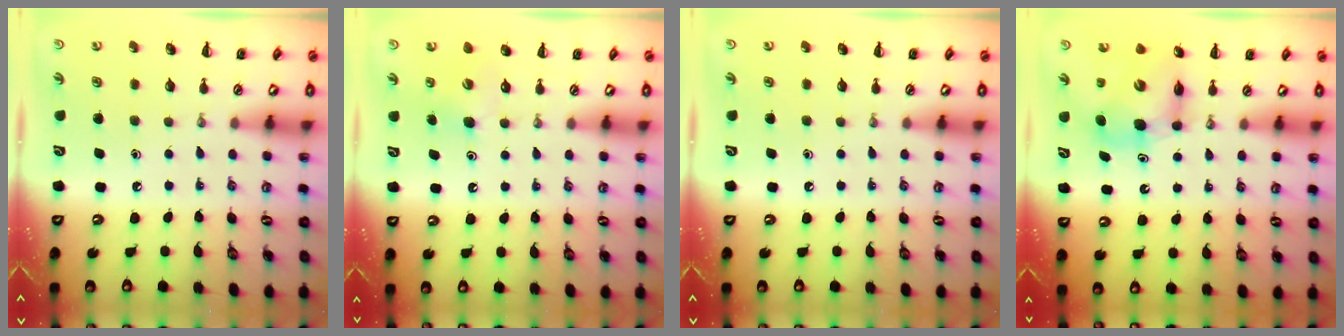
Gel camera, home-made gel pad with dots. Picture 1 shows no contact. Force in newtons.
{"total": 4.9, "press": 4.7, "slide": 1.4}
{"total": 0.0}
{"total": 7.1, "press": 7.1, "slide": 0.8}